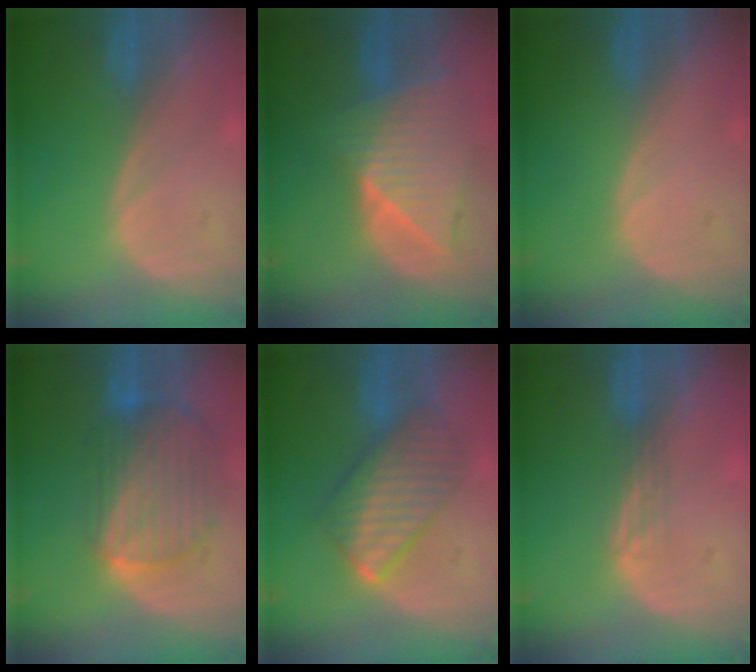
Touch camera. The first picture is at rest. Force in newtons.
{"total": 9.2, "press": 8.2, "slide": 4.2}
{"total": 0.0}
{"total": 10.3, "press": 8.6, "slide": 5.6}
{"total": 7.9, "press": 7.9, "slide": 0.3}
{"total": 2.1, "press": 1.6, "slide": 1.3}